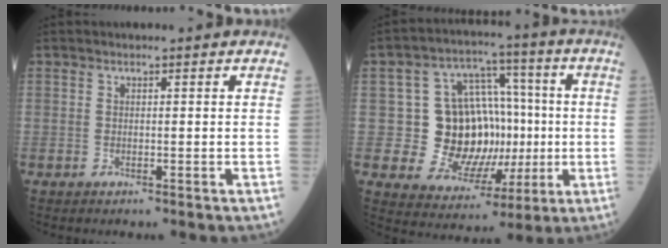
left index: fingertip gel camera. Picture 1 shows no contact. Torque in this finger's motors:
{"motor_torque": [1.91, -0.08, 0.18, 0.02]}